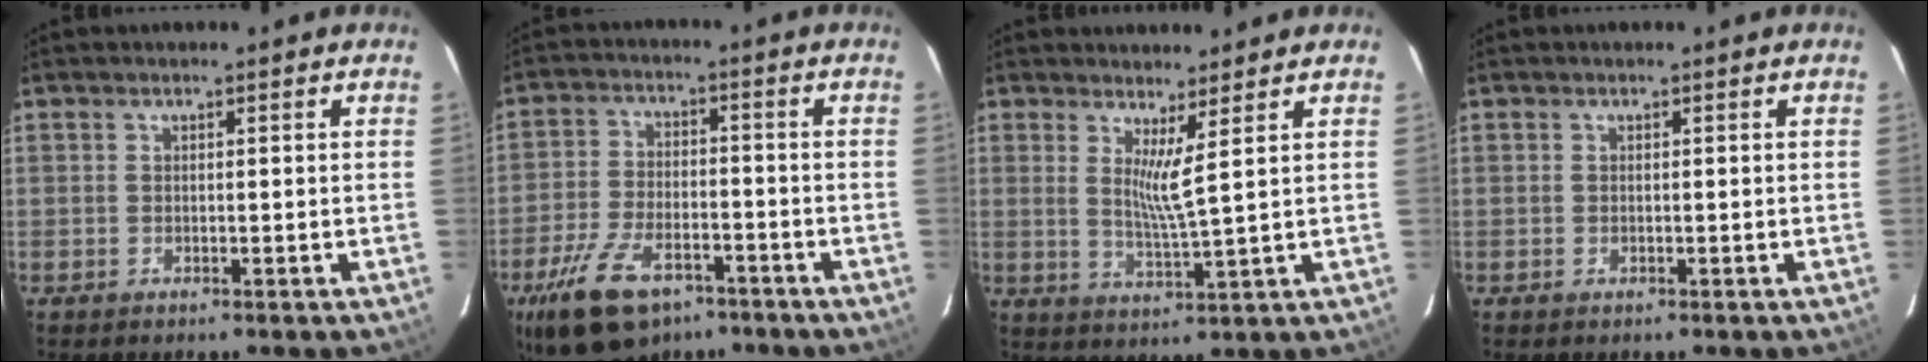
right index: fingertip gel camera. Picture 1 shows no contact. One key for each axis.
{"total": 15.3, "fx": -9.6, "fy": 7.6, "fz": 9.2, "tx": -0.206, "ty": -0.022, "tz": -0.170}
{"total": 4.8, "fx": 2.6, "fy": -0.9, "fz": 3.9, "tx": -0.070, "ty": -0.018, "tz": 0.042}
{"total": 0.0}